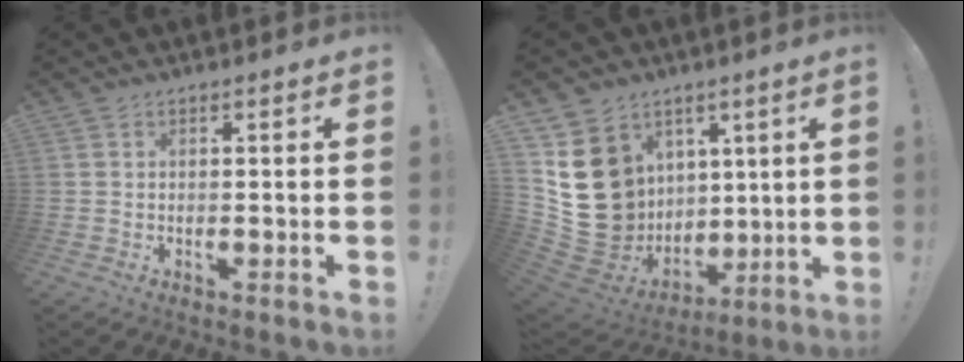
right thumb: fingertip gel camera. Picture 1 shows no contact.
{"total": 20.2, "force": [4.1, 17.6, 9.0], "torque": [-0.172, -0.040, 0.125]}